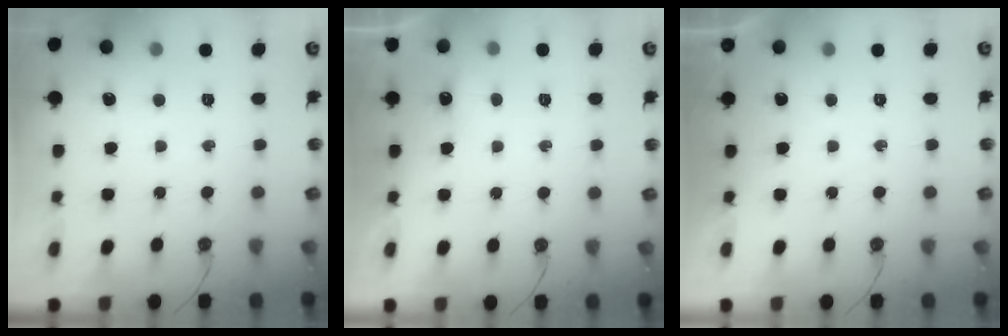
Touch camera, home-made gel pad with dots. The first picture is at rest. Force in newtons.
{"total": 2.8, "press": 2.8, "slide": 0.4}
{"total": 0.0}